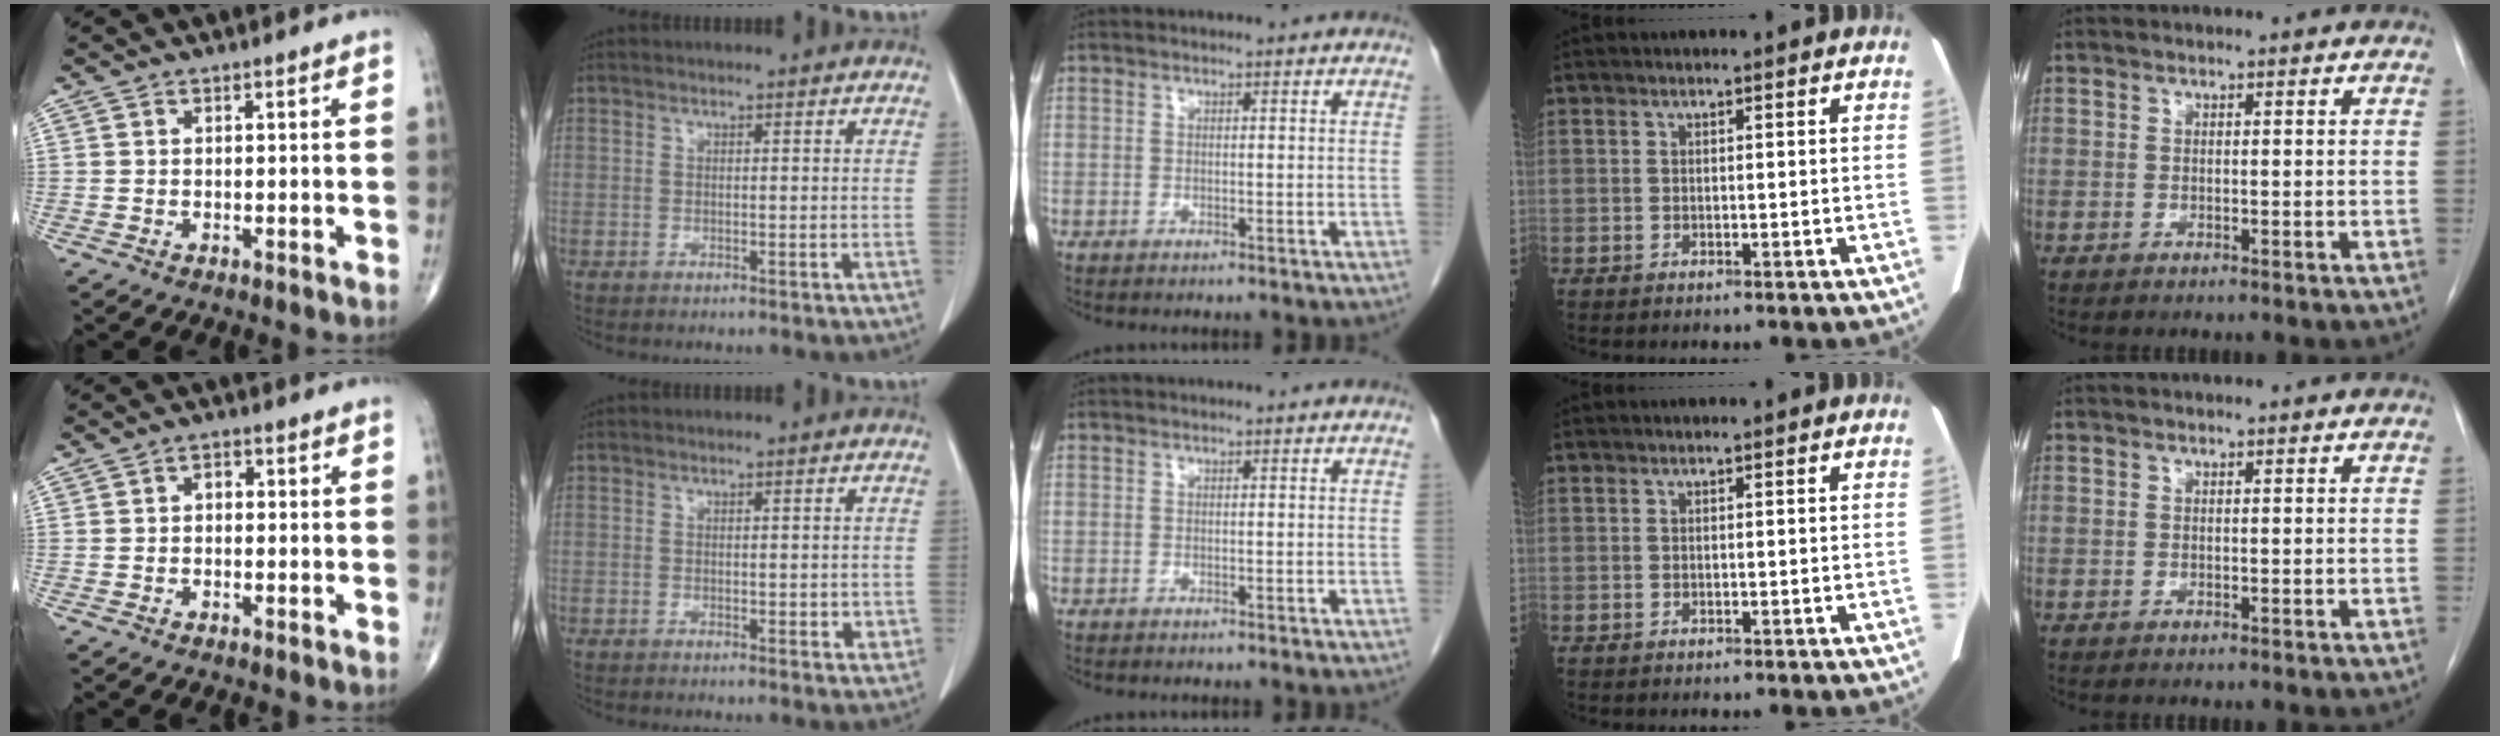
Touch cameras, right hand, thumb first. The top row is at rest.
{"thumb": {"total": 2.0, "force": [0.0, 1.5, 1.4], "torque": [-0.012, 0.009, -0.005]}, "index": {"total": 2.3, "force": [0.1, 1.3, 1.9], "torque": [-0.018, -0.002, 0.005]}}